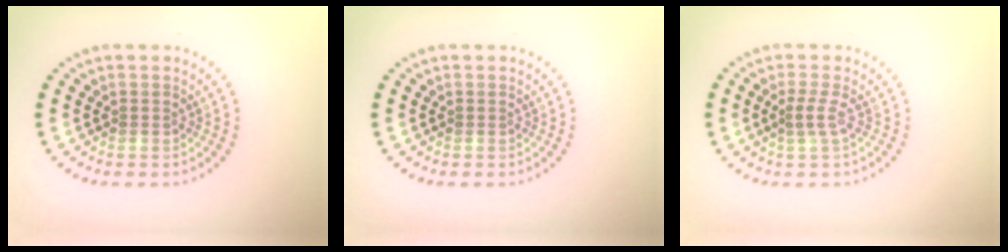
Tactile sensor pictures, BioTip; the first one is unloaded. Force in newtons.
{"total": 0.0}
{"total": 1.4, "press": 1.0, "slide": 1.1}